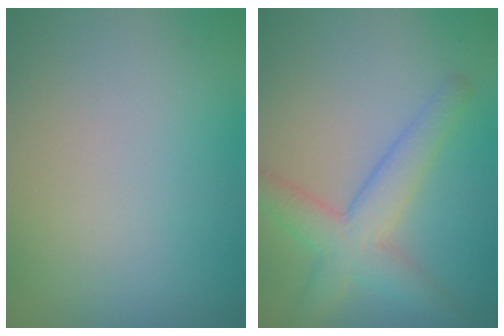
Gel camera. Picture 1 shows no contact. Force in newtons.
{"total": 4.5, "press": 4.5, "slide": 0.2}